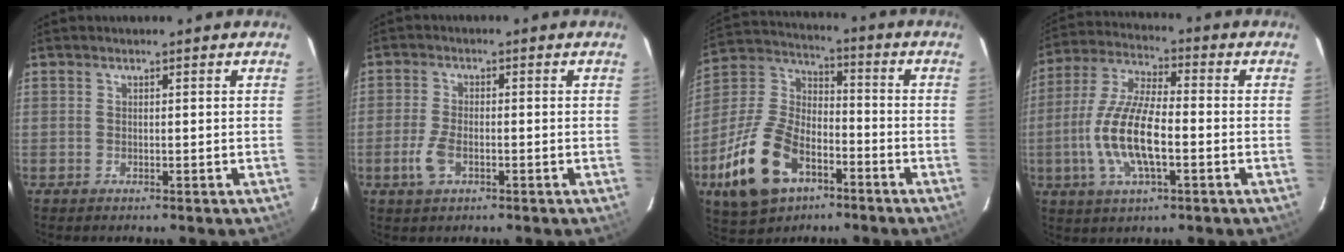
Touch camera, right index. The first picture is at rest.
{"total": 4.6, "force": [-2.0, 2.3, 3.5], "torque": [-0.086, -0.005, -0.038]}
{"total": 18.9, "force": [-9.1, 11.3, 12.2], "torque": [-0.274, 0.003, -0.154]}
{"total": 13.7, "force": [-3.3, 4.6, 12.5], "torque": [-0.261, -0.002, -0.066]}